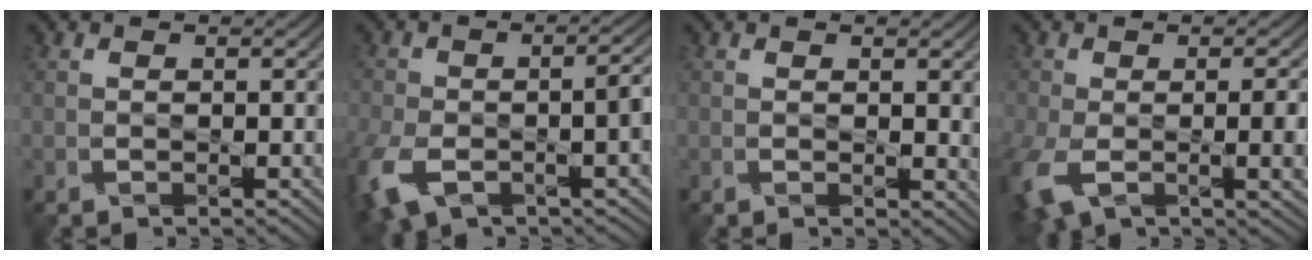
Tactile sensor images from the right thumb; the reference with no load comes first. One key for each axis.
{"total": 10.3, "fx": -4.6, "fy": 5.3, "fz": 7.6, "tx": -0.165, "ty": -0.034, "tz": -0.071}
{"total": 3.2, "fx": 0.5, "fy": 1.8, "fz": 2.6, "tx": -0.040, "ty": -0.007, "tz": 0.008}
{"total": 9.6, "fx": -3.2, "fy": 4.8, "fz": 7.7, "tx": -0.177, "ty": -0.048, "tz": -0.031}